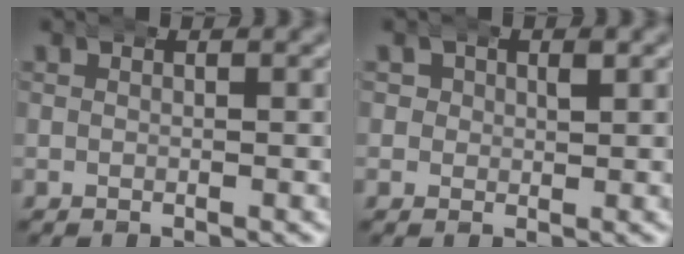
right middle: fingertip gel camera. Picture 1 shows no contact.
{"total": 2.4, "force": [0.8, 2.0, 1.0], "torque": [-0.024, -0.001, 0.012]}